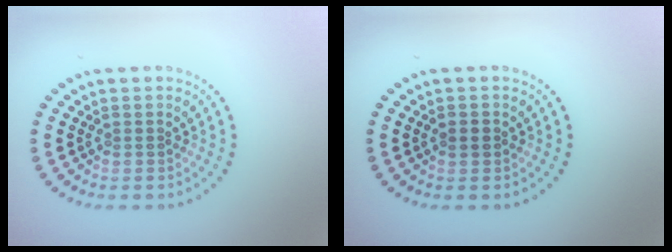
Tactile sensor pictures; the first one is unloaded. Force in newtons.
{"total": 1.5, "press": 1.5, "slide": 0.1}